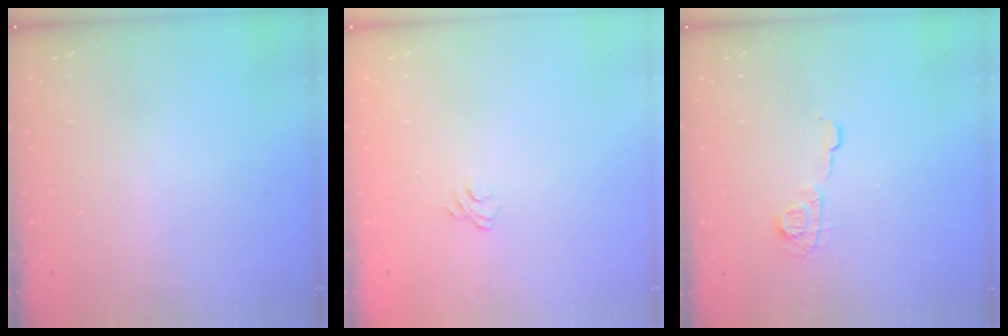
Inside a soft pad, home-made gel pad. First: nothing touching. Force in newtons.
{"total": 3.7, "press": 3.5, "slide": 1.2}
{"total": 6.8, "press": 6.8, "slide": 0.2}